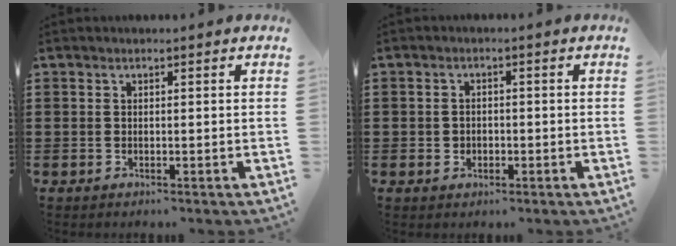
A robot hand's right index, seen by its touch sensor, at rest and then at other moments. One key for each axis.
{"total": 1.3, "fx": -0.5, "fy": 1.1, "fz": 0.4, "tx": -0.013, "ty": 0.000, "tz": -0.011}